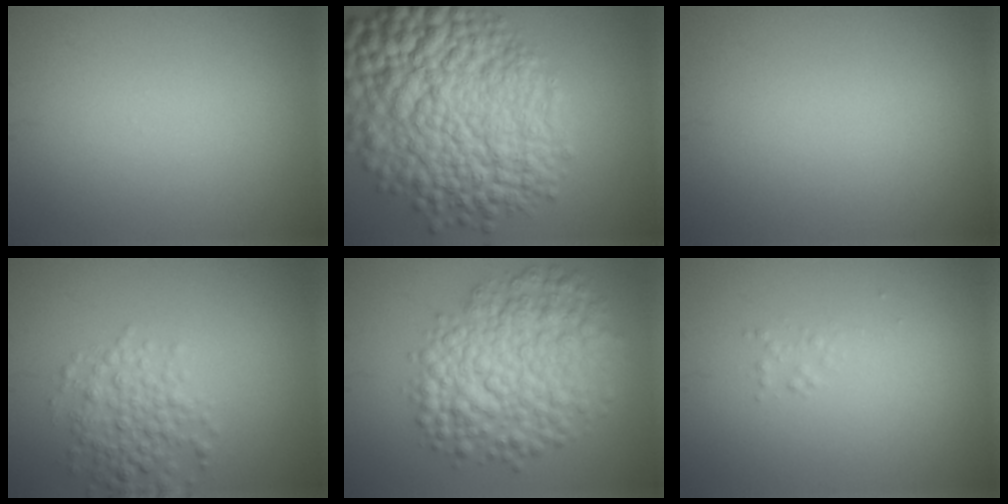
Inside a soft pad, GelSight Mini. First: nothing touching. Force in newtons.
{"total": 15.3, "press": 15.2, "slide": 0.3}
{"total": 0.0}
{"total": 3.7, "press": 3.7, "slide": 0.1}
{"total": 9.0, "press": 9.0, "slide": 0.2}
{"total": 0.7, "press": 0.7, "slide": 0.0}